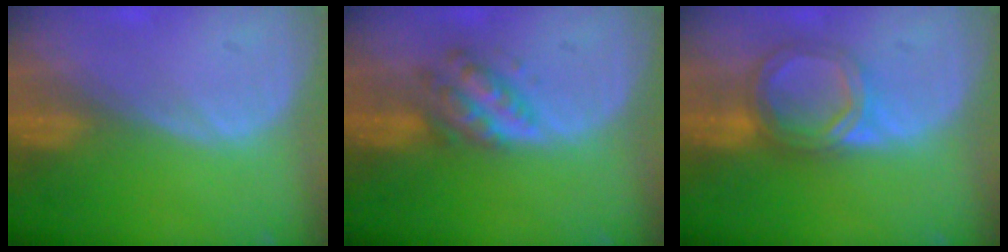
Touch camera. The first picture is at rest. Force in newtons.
{"total": 5.2, "press": 5.2, "slide": 0.1}
{"total": 6.4, "press": 5.7, "slide": 3.0}